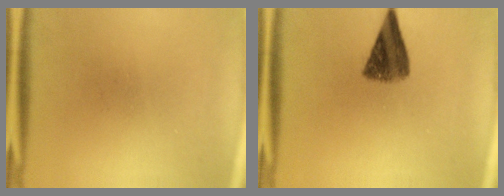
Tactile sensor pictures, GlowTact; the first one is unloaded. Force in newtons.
{"total": 7.3}